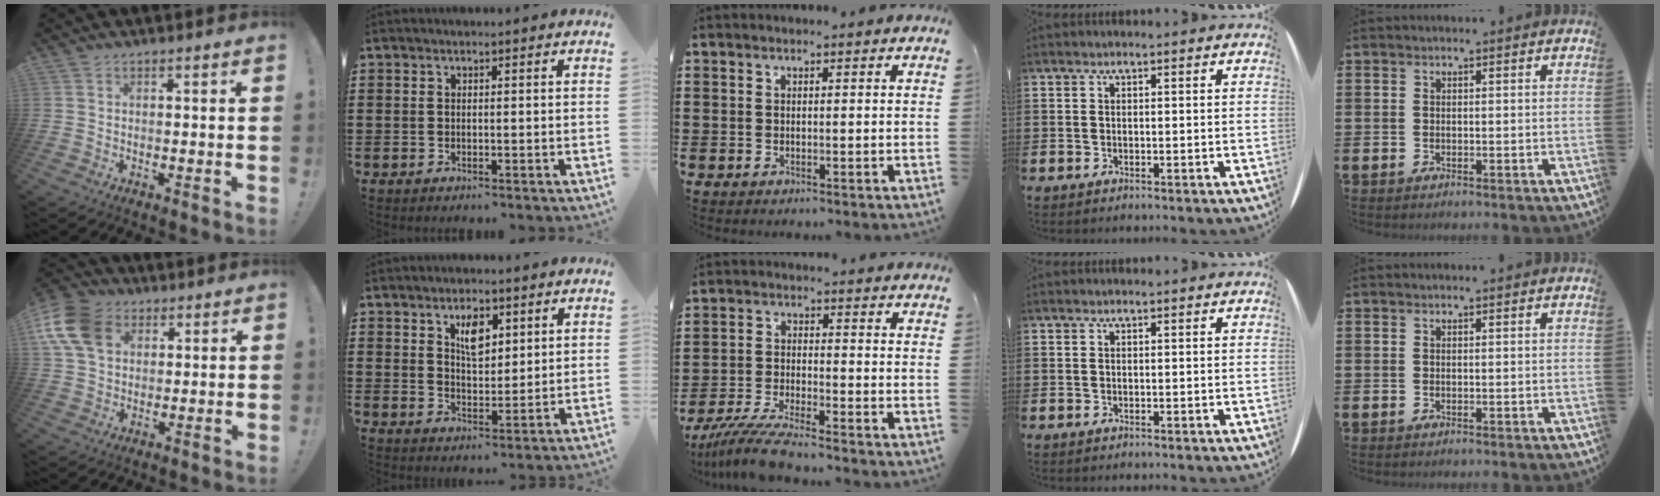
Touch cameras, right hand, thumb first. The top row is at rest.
{"thumb": {"total": 14.8, "force": [5.0, 11.0, 8.4], "torque": [-0.155, -0.013, 0.100]}, "index": {"total": 4.7, "force": [2.5, 2.3, 3.3], "torque": [-0.058, 0.003, 0.040]}, "middle": {"total": 7.2, "force": [-6.4, 0.0, 3.2], "torque": [-0.080, -0.015, -0.126]}}